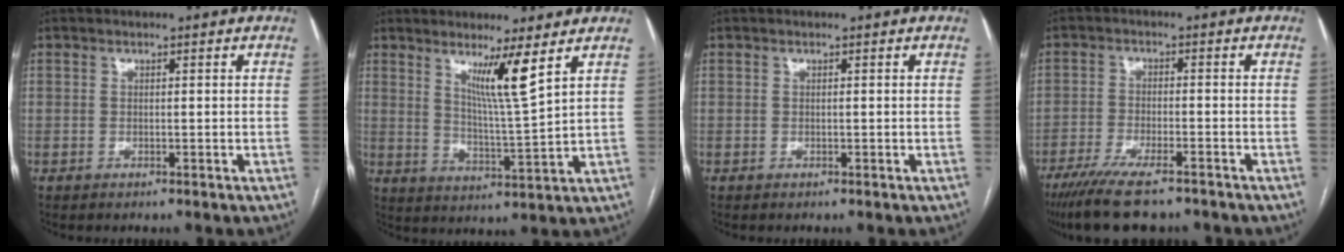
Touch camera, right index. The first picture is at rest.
{"total": 6.9, "force": [4.0, -1.4, 5.5], "torque": [-0.094, -0.025, 0.073]}
{"total": 0.0}
{"total": 10.8, "force": [-8.4, 2.0, 6.5], "torque": [-0.108, -0.024, -0.136]}